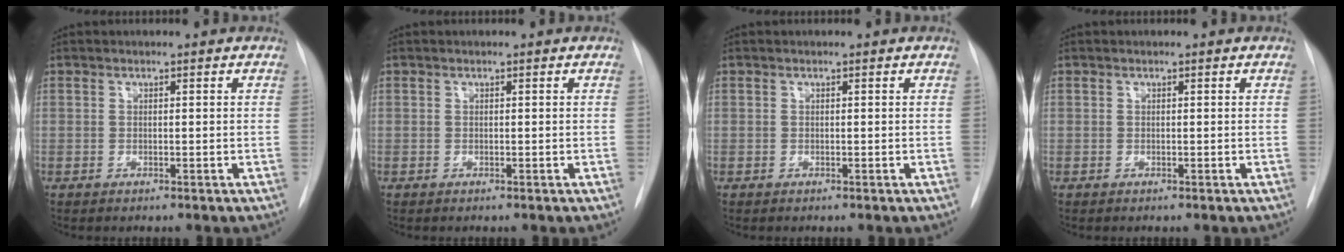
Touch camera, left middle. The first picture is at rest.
{"total": 0.0}
{"total": 0.0}
{"total": 0.0}